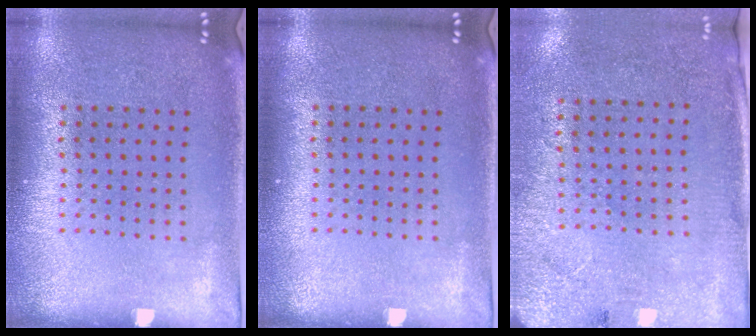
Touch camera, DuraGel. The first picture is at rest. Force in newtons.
{"total": 0.0}
{"total": 2.6, "press": 2.2, "slide": 1.4}